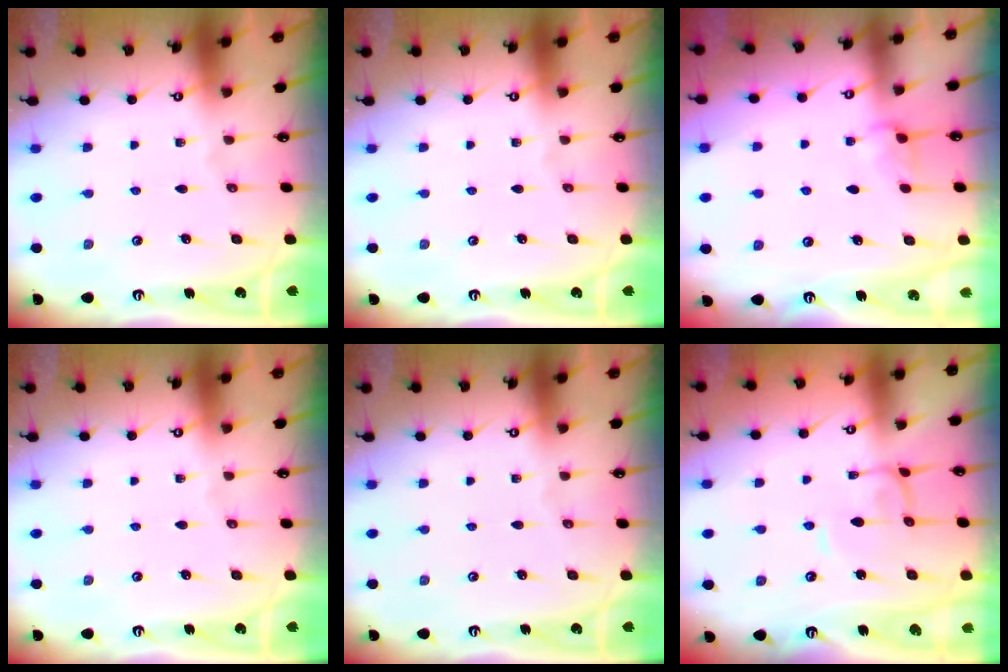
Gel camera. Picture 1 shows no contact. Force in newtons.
{"total": 0.0}
{"total": 2.8, "press": 2.8, "slide": 0.4}
{"total": 0.0}
{"total": 0.0}
{"total": 1.1, "press": 1.1, "slide": 0.2}